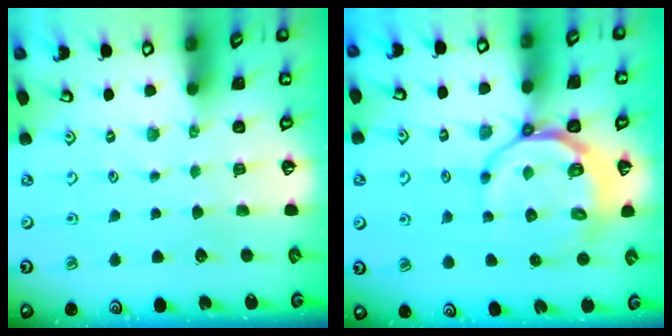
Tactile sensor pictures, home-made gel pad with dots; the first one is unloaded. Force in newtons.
{"total": 9.9, "press": 9.4, "slide": 2.9}